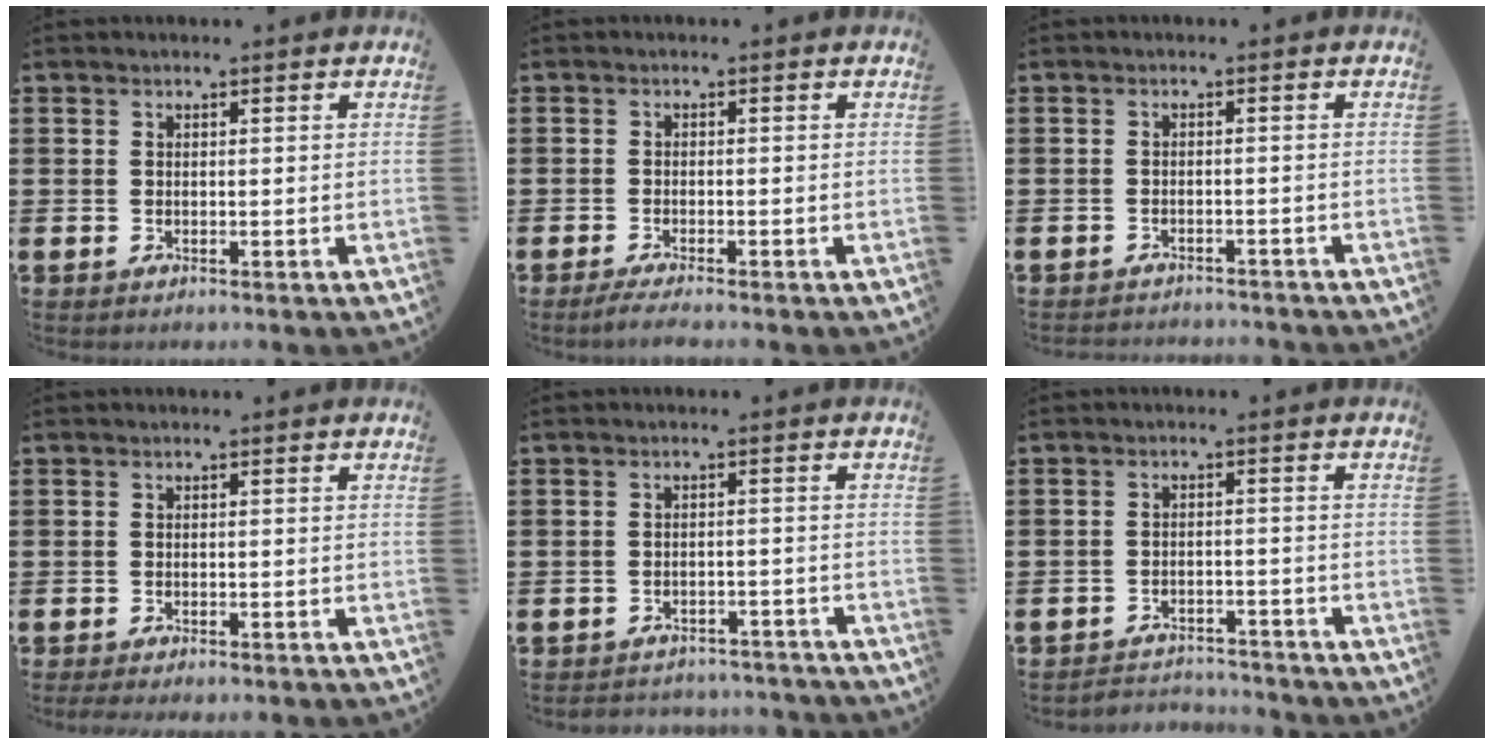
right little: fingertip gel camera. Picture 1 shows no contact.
{"total": 1.4, "force": [-1.0, 0.0, 0.9], "torque": [-0.013, 0.000, -0.020]}
{"total": 1.4, "force": [-1.4, 0.0, -0.2], "torque": [-0.001, 0.003, -0.030]}
{"total": 0.7, "force": [-0.6, 0.1, 0.3], "torque": [-0.007, -0.002, -0.013]}
{"total": 2.1, "force": [-2.0, 0.2, -0.2], "torque": [-0.003, 0.004, -0.046]}
{"total": 2.7, "force": [-2.7, 0.2, -0.3], "torque": [-0.003, 0.003, -0.059]}